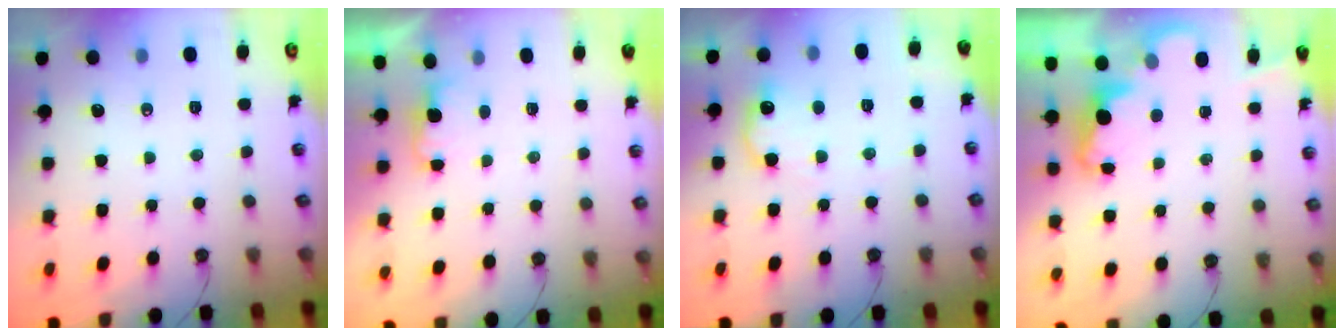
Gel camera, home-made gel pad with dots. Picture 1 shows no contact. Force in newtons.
{"total": 1.5, "press": 1.3, "slide": 0.8}
{"total": 10.1, "press": 10.0, "slide": 0.5}
{"total": 2.3, "press": 2.3, "slide": 0.5}